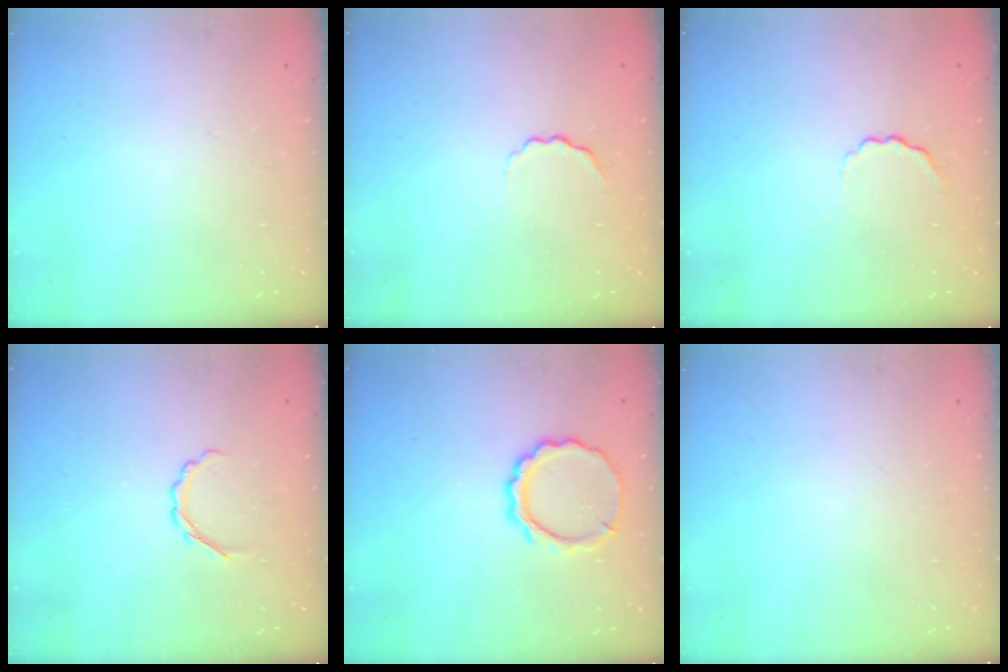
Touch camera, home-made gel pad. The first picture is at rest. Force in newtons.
{"total": 2.1, "press": 2.0, "slide": 0.8}
{"total": 2.1, "press": 2.0, "slide": 0.8}
{"total": 3.6, "press": 3.5, "slide": 0.9}
{"total": 9.1, "press": 9.1, "slide": 0.8}
{"total": 0.0}